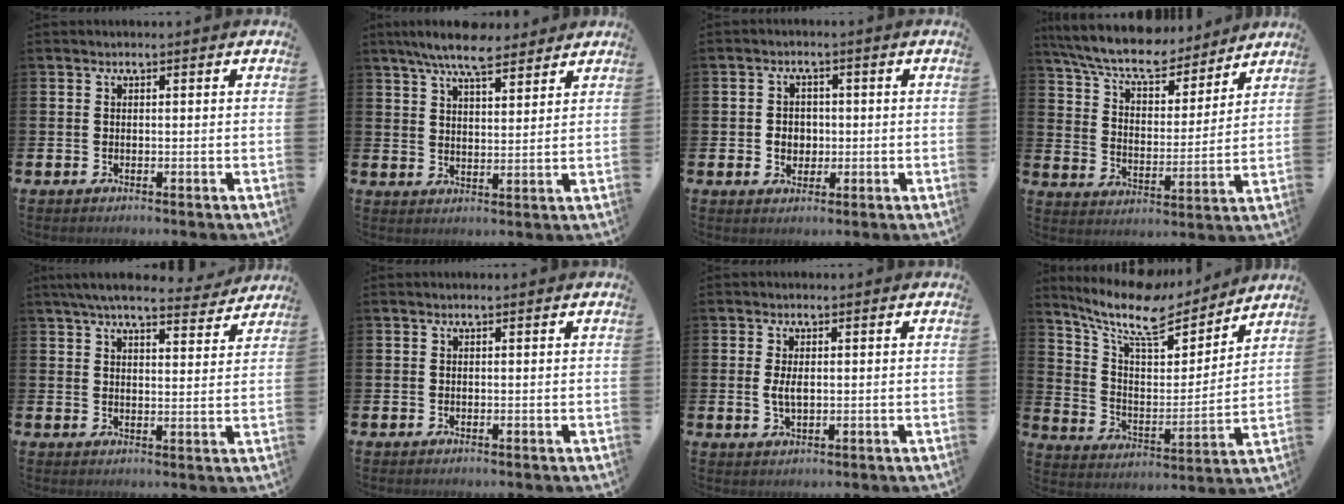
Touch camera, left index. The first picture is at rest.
{"total": 8.0, "force": [7.1, 1.9, 3.1], "torque": [-0.071, -0.027, 0.127]}
{"total": 2.7, "force": [-0.2, 2.5, 1.1], "torque": [-0.012, 0.002, -0.012]}
{"total": 9.4, "force": [8.5, 2.4, 3.0], "torque": [-0.088, -0.057, 0.148]}
{"total": 6.4, "force": [6.0, 1.1, 2.1], "torque": [-0.049, -0.029, 0.104]}
{"total": 0.0}
{"total": 2.5, "force": [0.2, 1.1, 2.3], "torque": [-0.036, 0.000, 0.000]}
{"total": 11.6, "force": [9.6, 3.7, 5.4], "torque": [-0.136, -0.060, 0.164]}